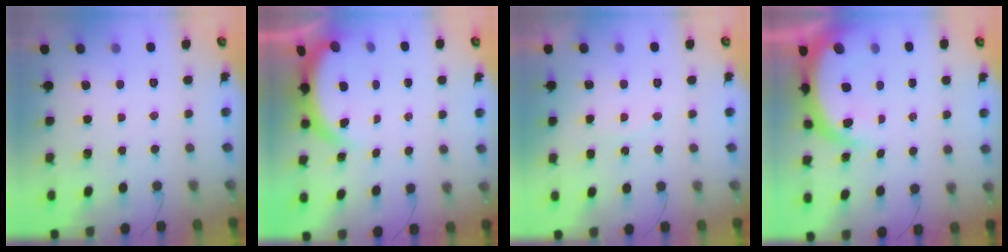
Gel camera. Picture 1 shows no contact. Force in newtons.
{"total": 3.9, "press": 3.9, "slide": 0.2}
{"total": 6.0, "press": 6.0, "slide": 0.2}
{"total": 8.8, "press": 8.8, "slide": 0.9}